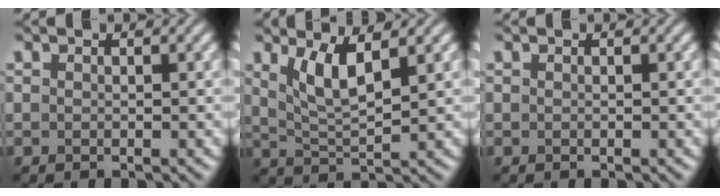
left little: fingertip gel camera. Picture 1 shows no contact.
{"total": 3.8, "force": [1.9, 1.0, 3.2], "torque": [-0.069, -0.007, 0.041]}
{"total": 0.0}